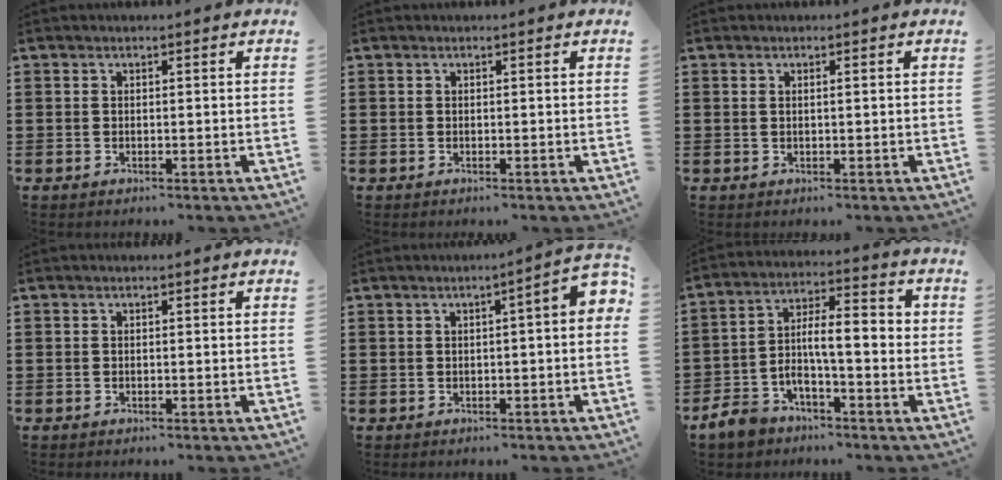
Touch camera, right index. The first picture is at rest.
{"total": 0.0}
{"total": 0.7, "force": [0.2, 0.1, 0.7], "torque": [-0.014, 0.001, 0.004]}
{"total": 0.0}
{"total": 2.6, "force": [-0.3, 0.2, 2.6], "torque": [-0.044, 0.000, -0.008]}
{"total": 6.5, "force": [-2.0, 2.8, 5.5], "torque": [-0.117, -0.005, -0.044]}